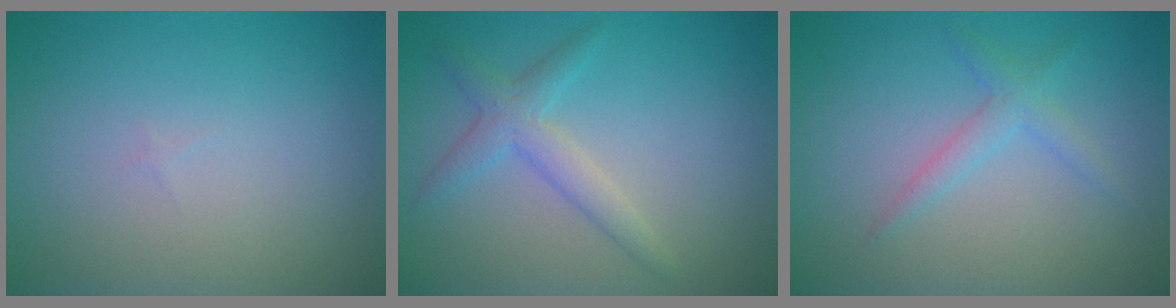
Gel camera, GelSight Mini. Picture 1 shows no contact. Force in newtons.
{"total": 2.6, "press": 2.6, "slide": 0.1}
{"total": 1.9, "press": 1.9, "slide": 0.0}